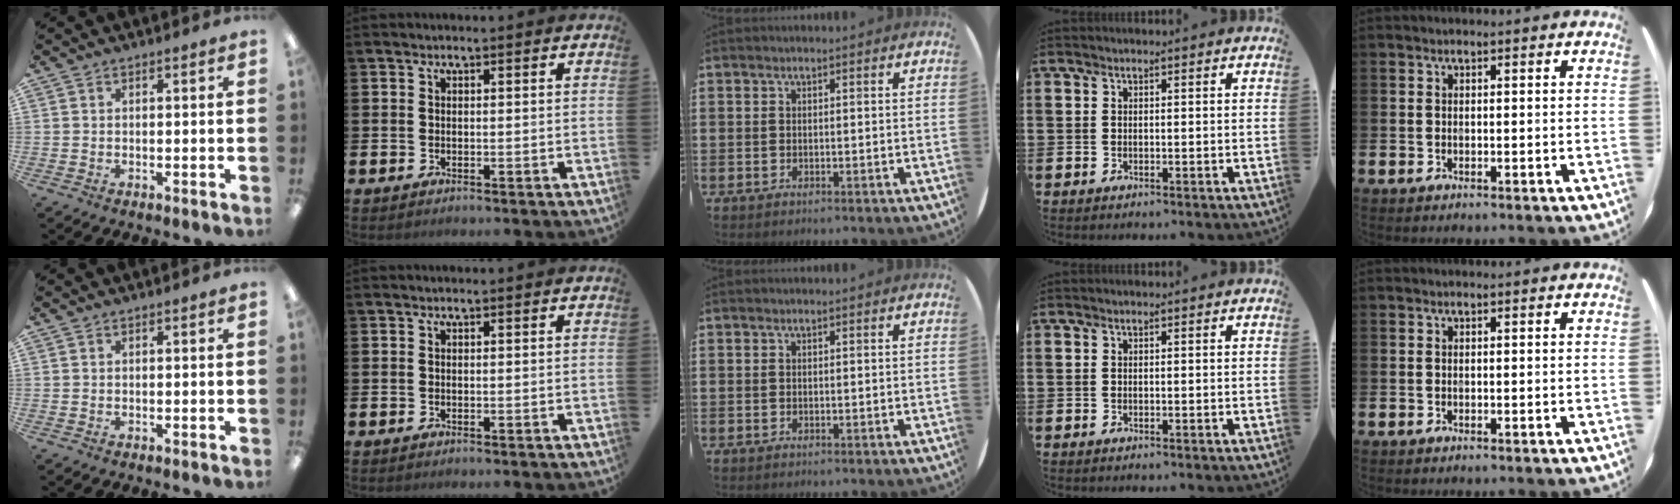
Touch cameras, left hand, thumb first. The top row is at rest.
{}